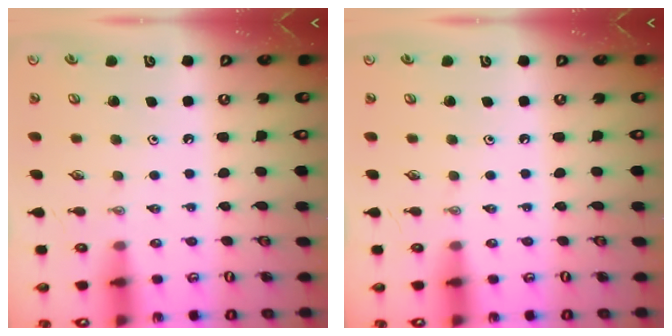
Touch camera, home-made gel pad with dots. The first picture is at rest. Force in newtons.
{"total": 0.0}